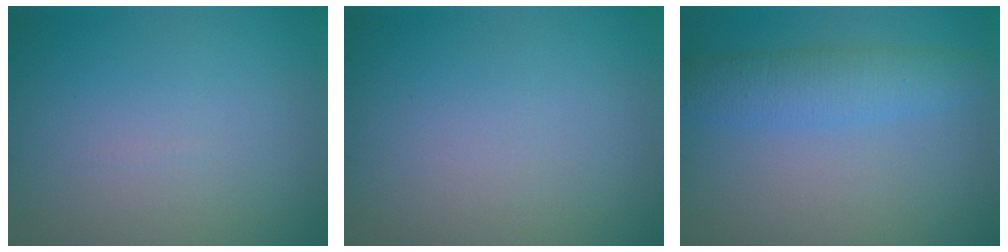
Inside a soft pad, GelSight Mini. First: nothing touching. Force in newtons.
{"total": 0.0}
{"total": 3.8, "press": 3.8, "slide": 0.2}